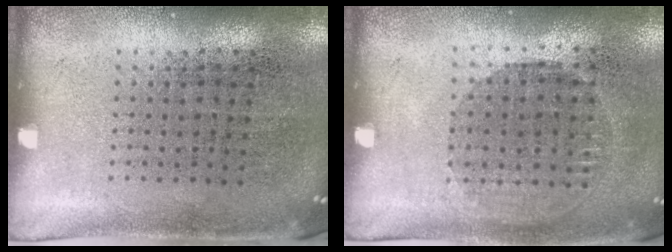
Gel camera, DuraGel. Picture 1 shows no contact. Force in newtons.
{"total": 0.8, "press": 0.8, "slide": 0.4}